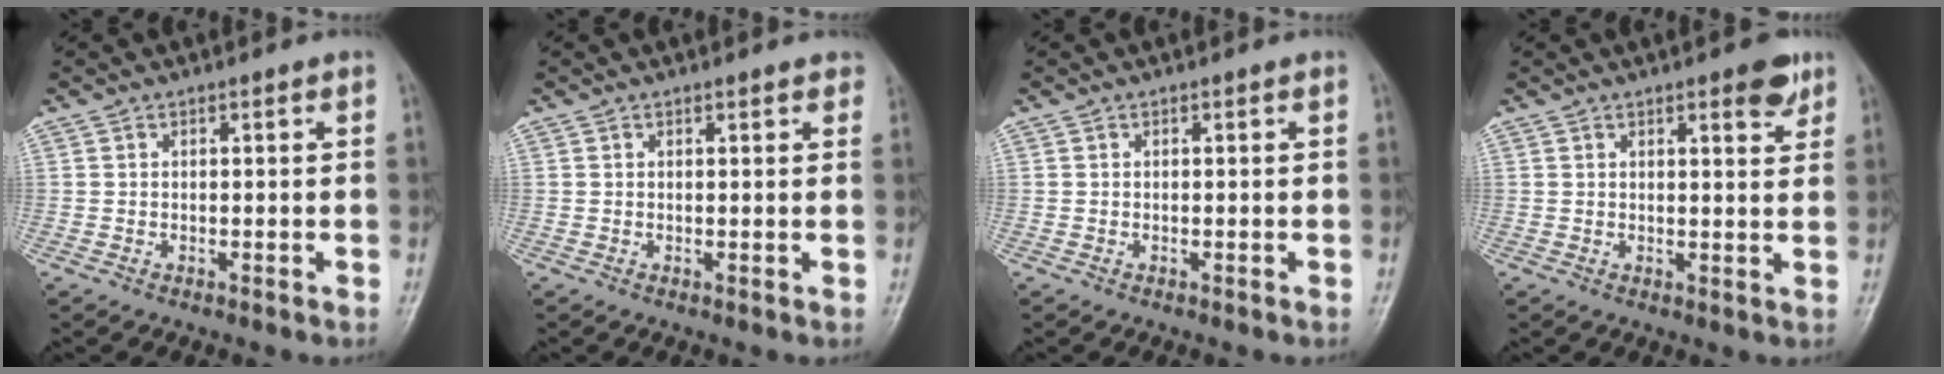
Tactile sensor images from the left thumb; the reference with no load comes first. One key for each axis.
{"total": 1.8, "fx": 1.3, "fy": 0.6, "fz": 1.0, "tx": -0.003, "ty": 0.001, "tz": 0.012}
{"total": 0.0}
{"total": 4.5, "fx": 2.8, "fy": 1.3, "fz": 3.3, "tx": -0.033, "ty": -0.014, "tz": 0.032}